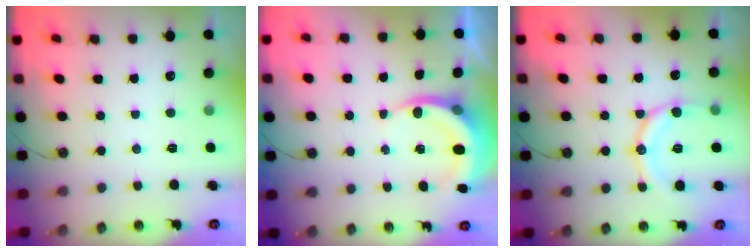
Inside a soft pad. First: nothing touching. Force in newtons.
{"total": 4.7, "press": 4.7, "slide": 0.2}
{"total": 14.1, "press": 13.8, "slide": 3.0}